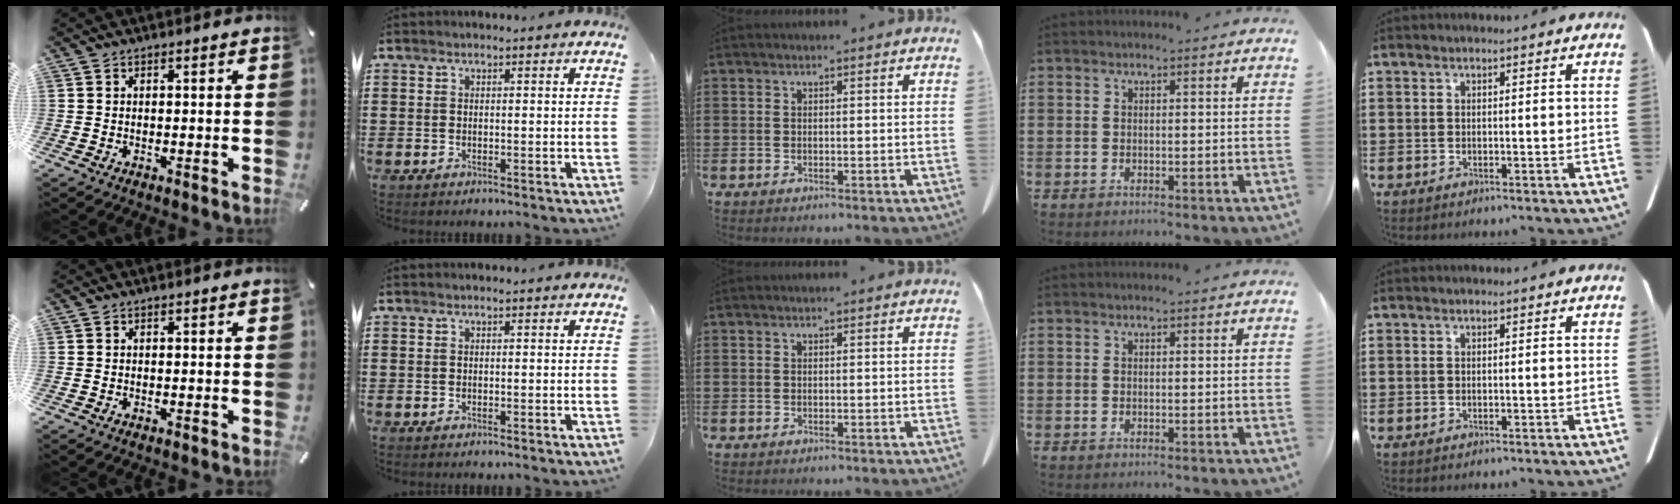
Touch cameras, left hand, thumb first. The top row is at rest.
{}